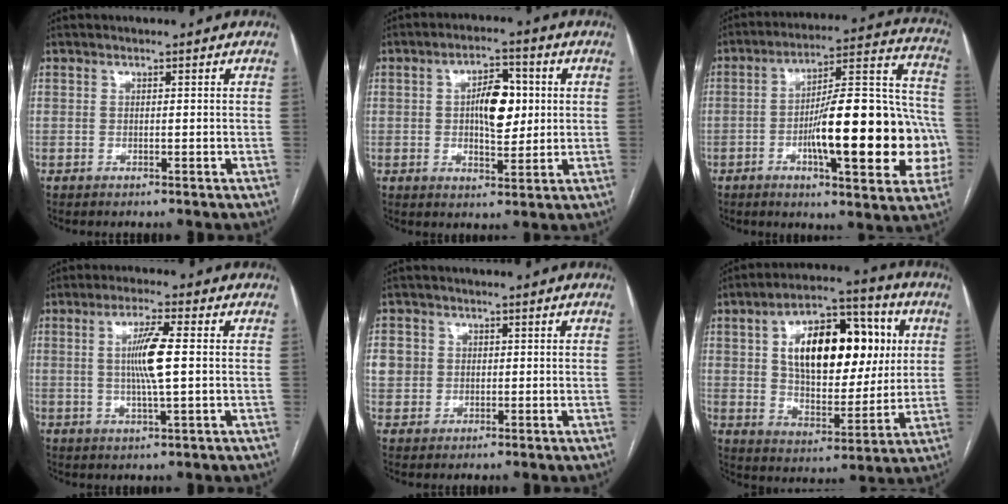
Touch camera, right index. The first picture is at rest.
{"total": 7.5, "force": [0.9, 3.2, 6.8], "torque": [-0.111, 0.013, 0.017]}
{"total": 23.0, "force": [-5.1, 5.0, 21.8], "torque": [-0.256, 0.034, -0.063]}
{"total": 6.9, "force": [0.5, 0.1, 6.9], "torque": [-0.132, -0.001, 0.008]}
{"total": 5.2, "force": [1.0, 4.9, 1.1], "torque": [-0.022, 0.012, 0.025]}
{"total": 19.1, "force": [4.5, 9.3, 16.1], "torque": [-0.263, 0.032, 0.071]}